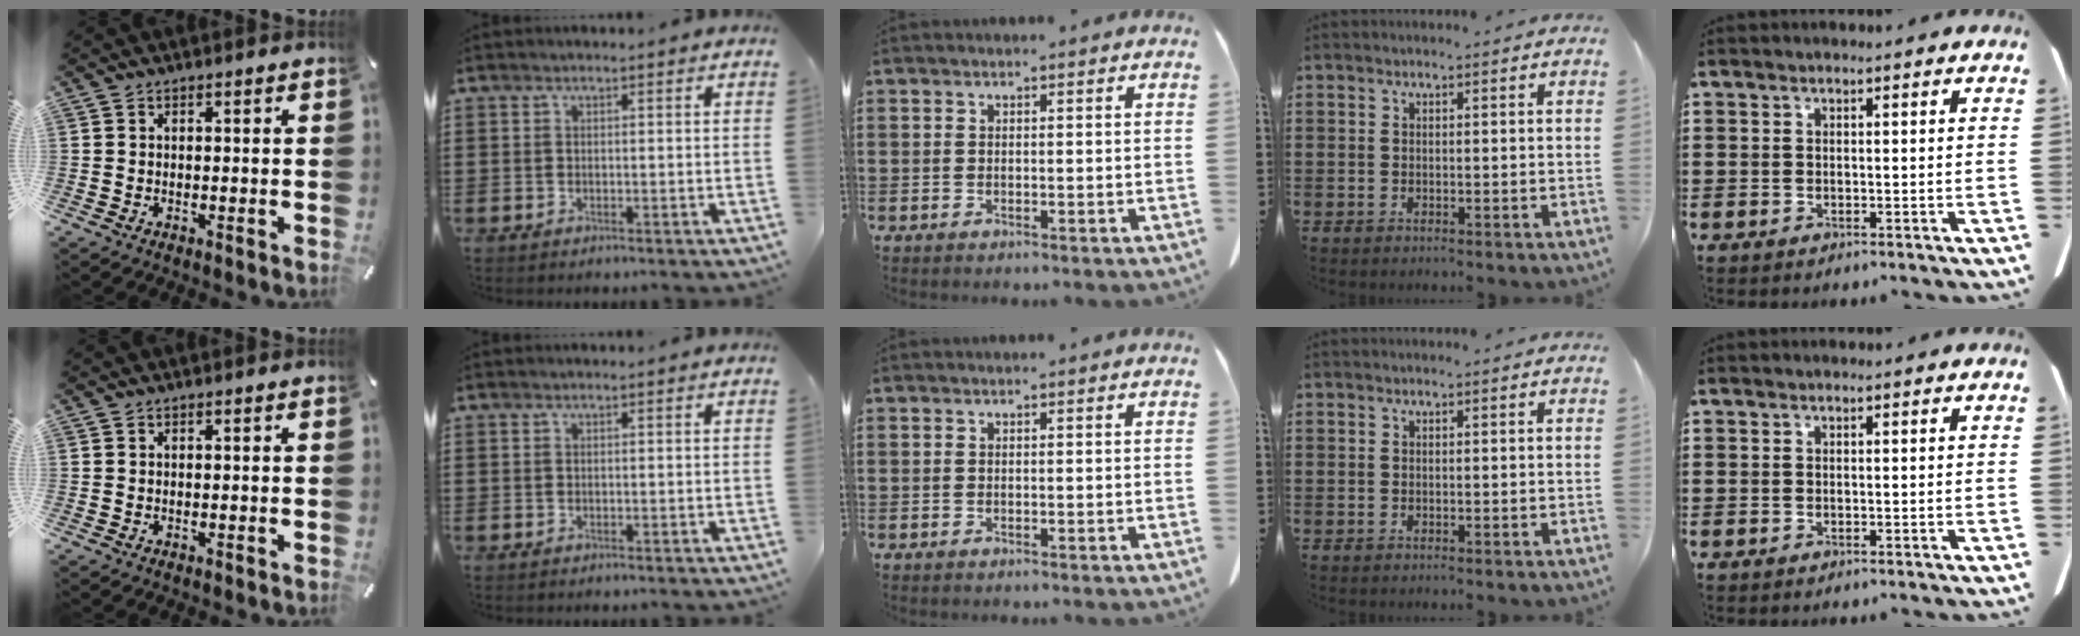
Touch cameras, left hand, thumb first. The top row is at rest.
{}